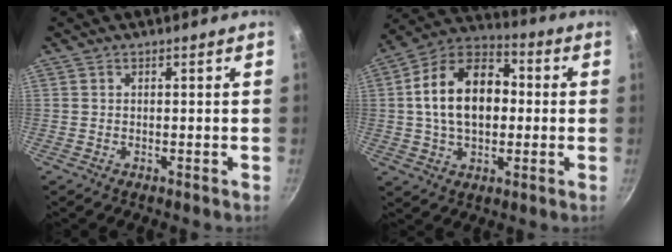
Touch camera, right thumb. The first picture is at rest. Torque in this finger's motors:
{"motor_torque": [0.23, 3.25, 1.45, 0.10, 0.30]}